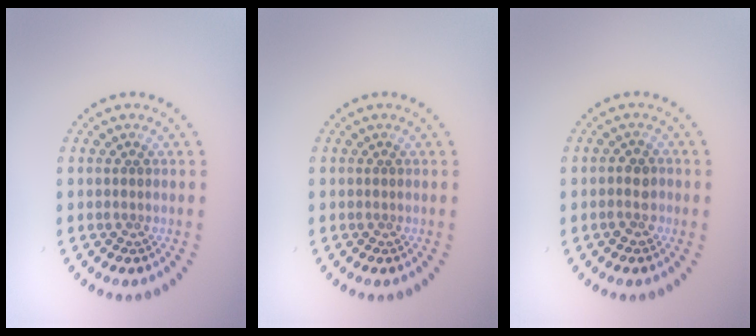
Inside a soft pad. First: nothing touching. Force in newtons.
{"total": 0.0}
{"total": 1.9, "press": 1.8, "slide": 0.6}